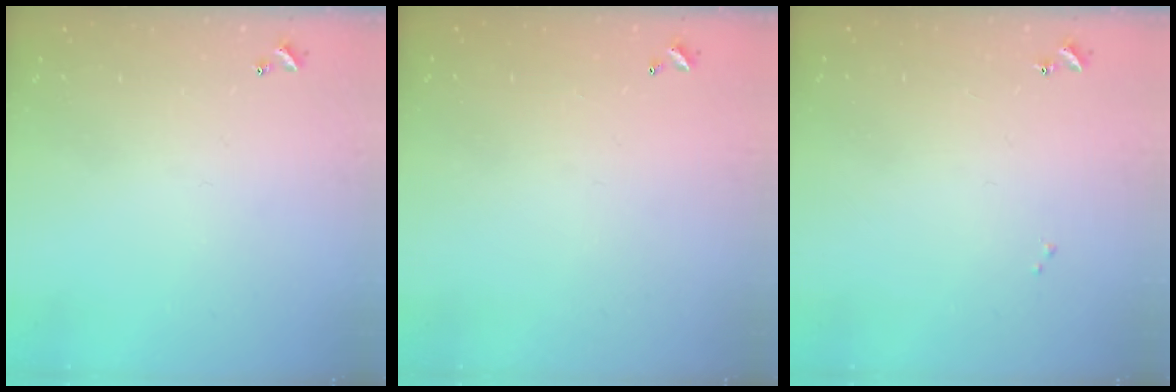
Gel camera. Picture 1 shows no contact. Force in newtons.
{"total": 2.8, "press": 2.8, "slide": 0.1}
{"total": 0.0}